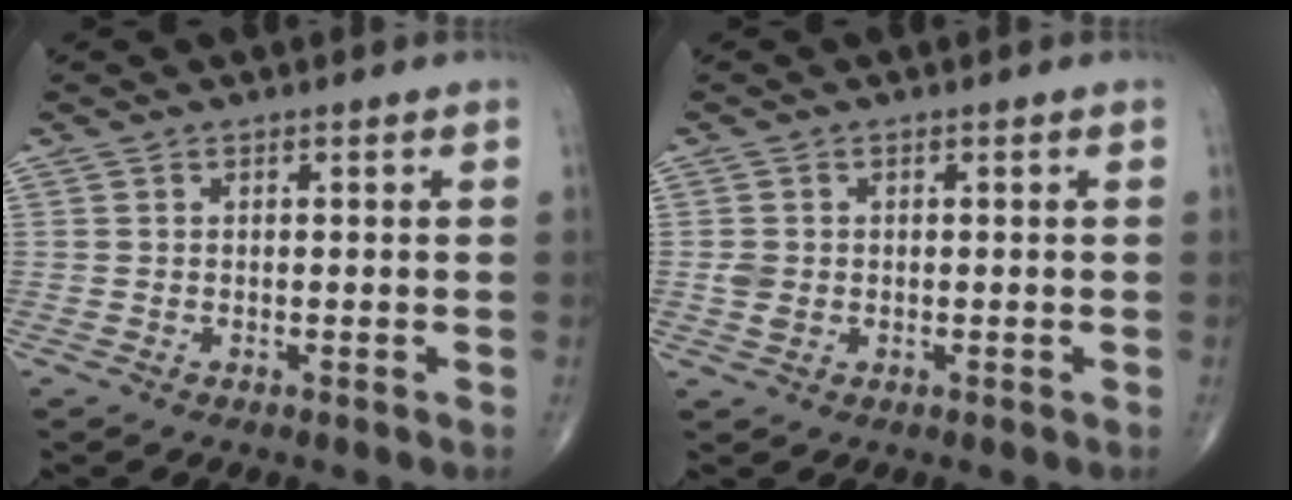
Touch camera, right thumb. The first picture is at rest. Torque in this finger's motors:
{"motor_torque": [0.71, 0.54, 0.60, 0.03, -0.01]}